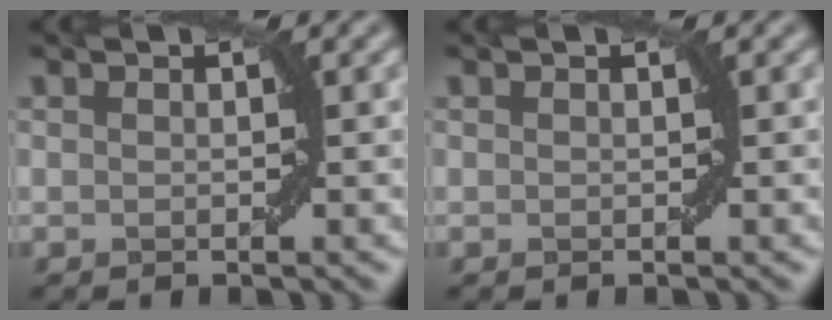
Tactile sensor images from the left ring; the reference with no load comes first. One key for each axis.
{"total": 0.0}